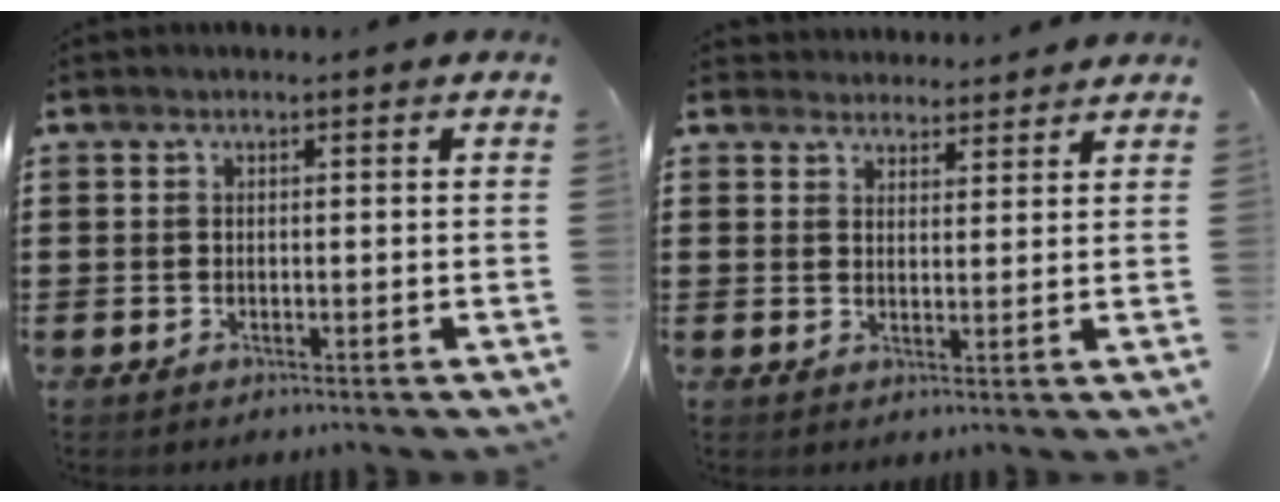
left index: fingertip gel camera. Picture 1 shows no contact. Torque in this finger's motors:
{"motor_torque": [0.08, -0.08, 0.35, 0.06]}